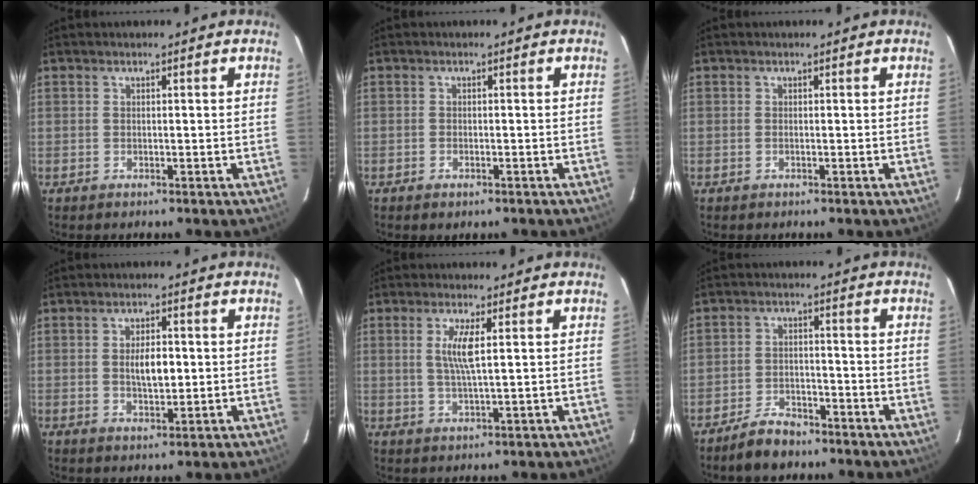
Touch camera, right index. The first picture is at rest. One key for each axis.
{"total": 1.5, "fx": -0.9, "fy": 0.8, "fz": 0.8, "tx": -0.018, "ty": -0.002, "tz": -0.016}
{"total": 0.0}
{"total": 5.1, "fx": 0.2, "fy": 2.3, "fz": 4.6, "tx": -0.080, "ty": 0.001, "tz": 0.007}
{"total": 4.7, "fx": 1.1, "fy": 0.2, "fz": 4.6, "tx": -0.091, "ty": -0.005, "tz": 0.022}
{"total": 6.3, "fx": -5.1, "fy": 2.9, "fz": 2.4, "tx": -0.069, "ty": 0.011, "tz": -0.082}